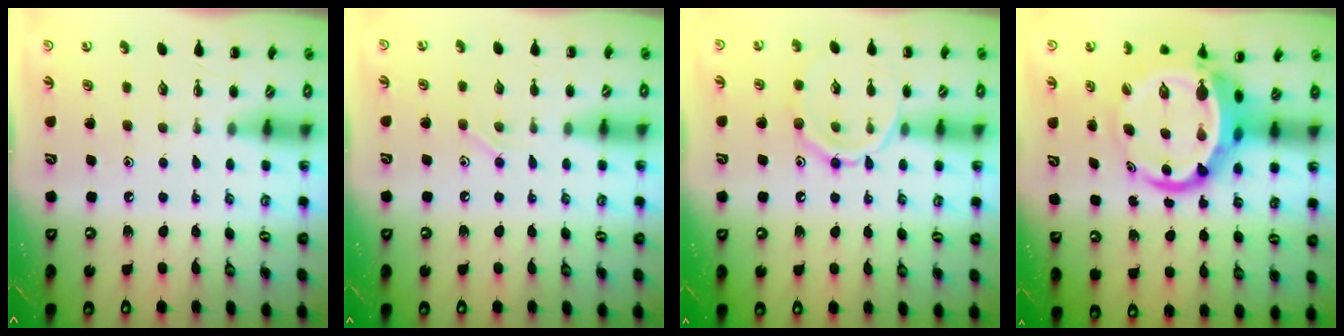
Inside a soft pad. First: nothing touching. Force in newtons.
{"total": 4.9, "press": 4.8, "slide": 0.9}
{"total": 11.3, "press": 11.3, "slide": 0.6}
{"total": 11.2, "press": 10.8, "slide": 3.0}